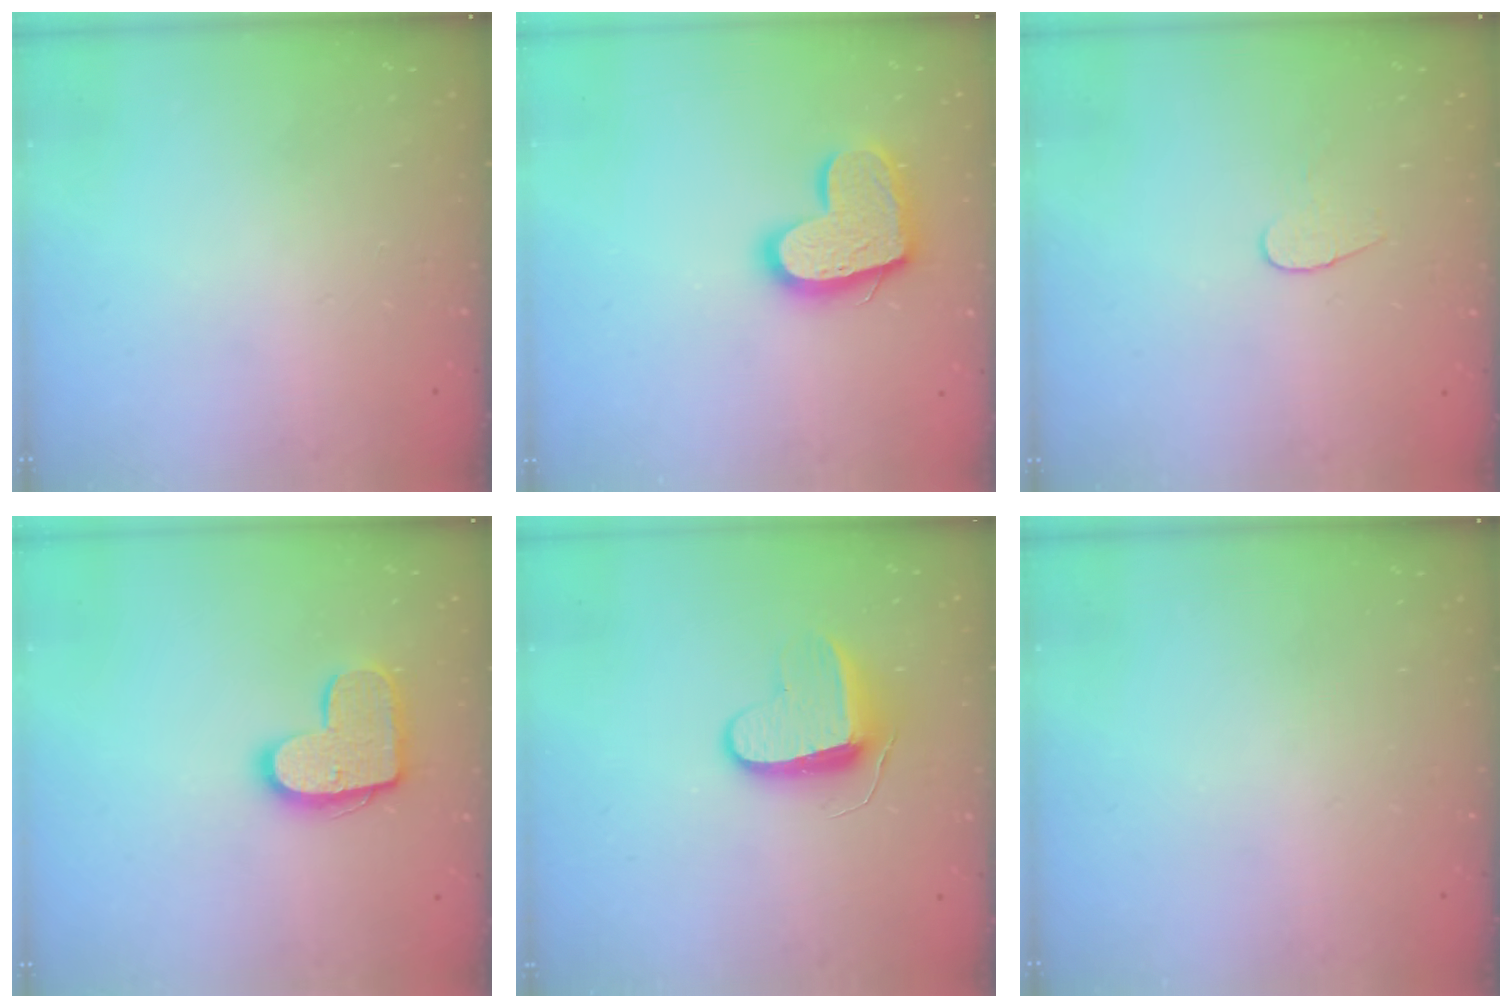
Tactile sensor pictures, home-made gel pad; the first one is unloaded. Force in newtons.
{"total": 15.1, "press": 15.0, "slide": 1.0}
{"total": 4.7, "press": 4.6, "slide": 0.4}
{"total": 13.5, "press": 13.5, "slide": 0.6}
{"total": 9.0, "press": 9.0, "slide": 0.4}
{"total": 0.0}